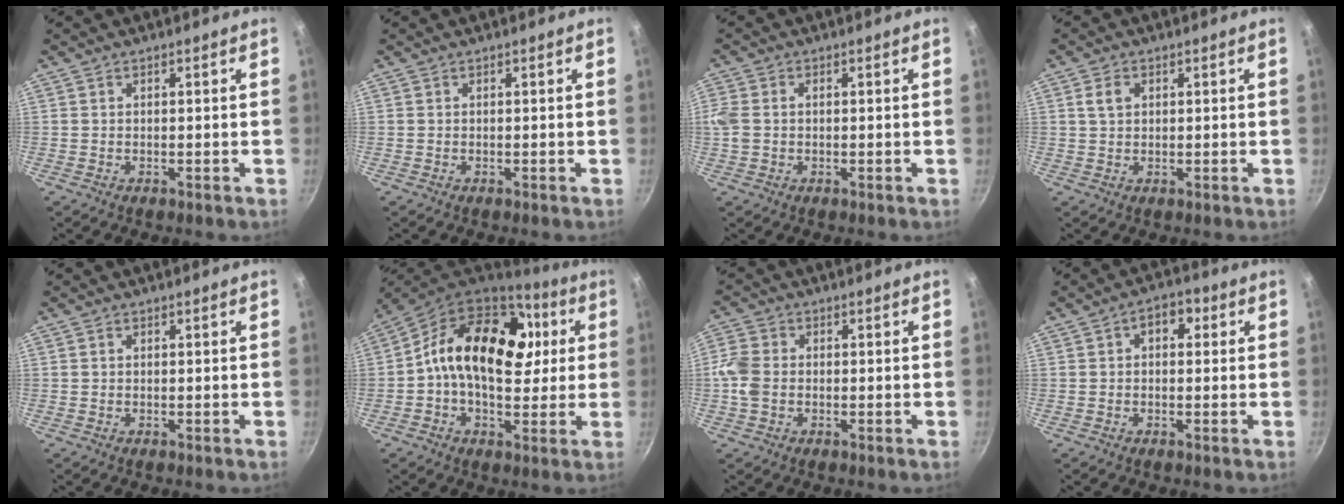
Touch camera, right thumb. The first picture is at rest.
{"total": 0.0}
{"total": 4.5, "force": [0.1, 3.4, 2.9], "torque": [-0.067, 0.005, -0.004]}
{"total": 3.0, "force": [0.9, 2.2, 1.8], "torque": [-0.025, 0.004, 0.017]}
{"total": 0.5, "force": [0.1, 0.4, 0.3], "torque": [-0.003, 0.003, 0.001]}
{"total": 21.3, "force": [3.6, 13.8, 15.9], "torque": [-0.220, 0.016, 0.038]}
{"total": 5.5, "force": [-0.7, 4.3, 3.4], "torque": [-0.067, 0.007, -0.025]}
{"total": 4.6, "force": [1.1, 3.1, 3.2], "torque": [-0.023, 0.009, 0.007]}